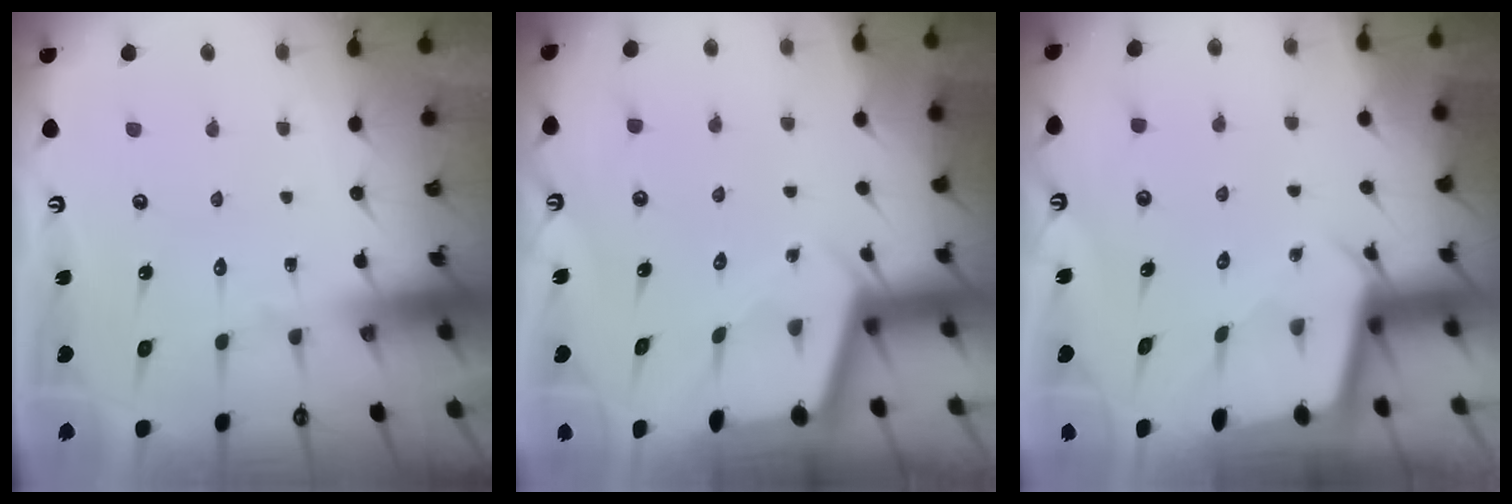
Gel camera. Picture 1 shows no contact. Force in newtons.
{"total": 2.2, "press": 2.2, "slide": 0.1}
{"total": 2.5, "press": 2.5, "slide": 0.3}